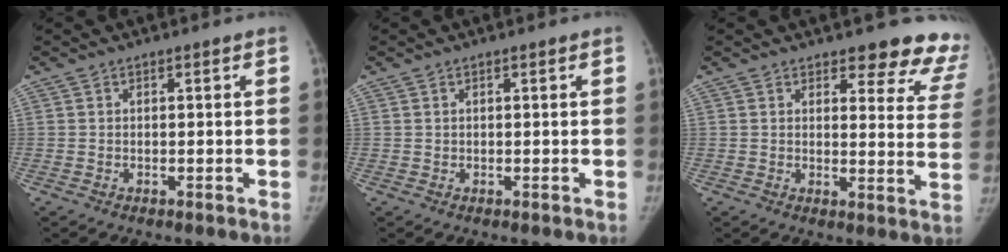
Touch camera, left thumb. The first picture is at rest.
{"total": 0.0}
{"total": 12.9, "force": [11.5, 4.3, 4.0], "torque": [0.009, -0.090, 0.104]}